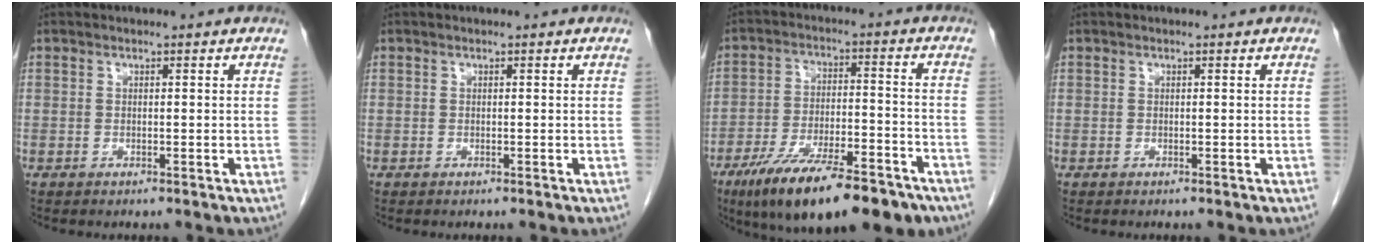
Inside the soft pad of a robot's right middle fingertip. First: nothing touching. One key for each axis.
{"total": 0.0}
{"total": 18.6, "fx": -12.9, "fy": 4.9, "fz": 12.4, "tx": -0.181, "ty": -0.012, "tz": -0.209}
{"total": 0.0}